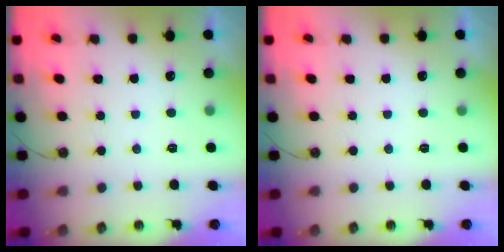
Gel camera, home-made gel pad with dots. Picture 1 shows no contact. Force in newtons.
{"total": 0.0}